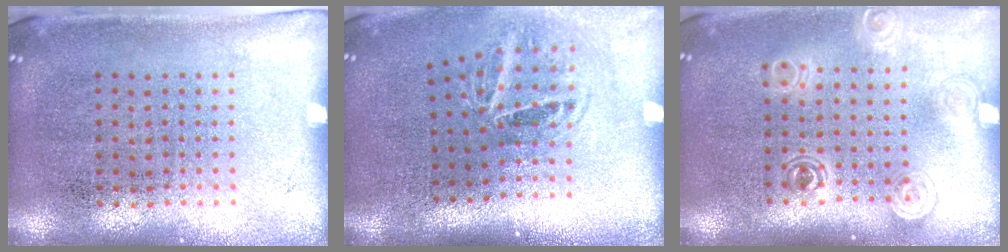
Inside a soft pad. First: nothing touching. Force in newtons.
{"total": 1.9, "press": 1.2, "slide": 1.5}
{"total": 1.5, "press": 1.3, "slide": 0.8}